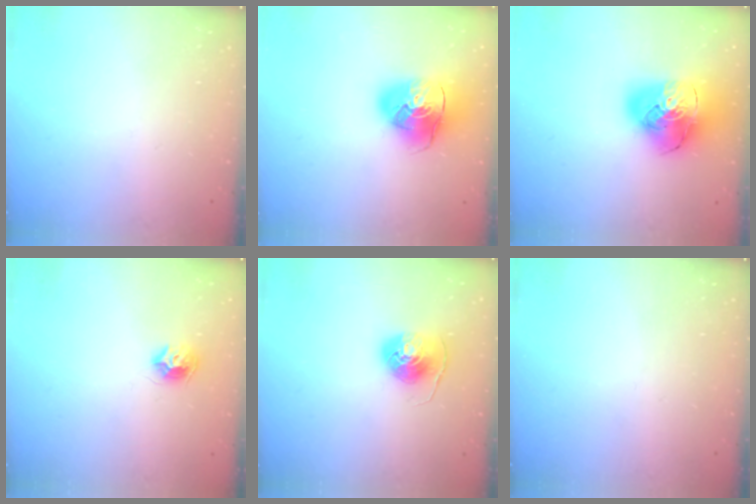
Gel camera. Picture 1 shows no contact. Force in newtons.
{"total": 16.2, "press": 16.0, "slide": 2.4}
{"total": 20.4, "press": 20.2, "slide": 2.5}
{"total": 8.1, "press": 8.1, "slide": 0.1}
{"total": 8.1, "press": 8.1, "slide": 0.4}
{"total": 0.0}